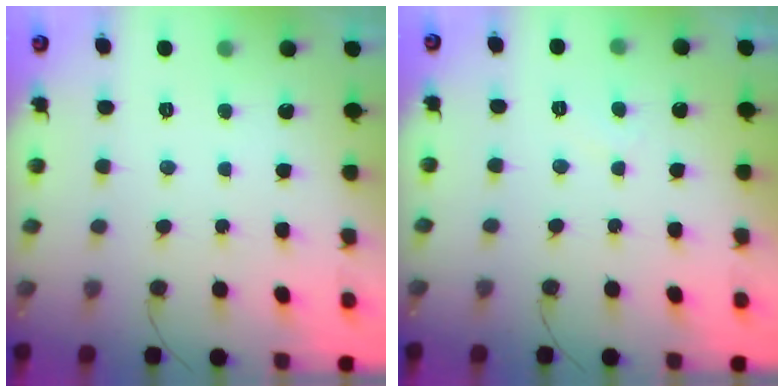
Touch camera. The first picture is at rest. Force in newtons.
{"total": 2.5, "press": 2.4, "slide": 0.5}